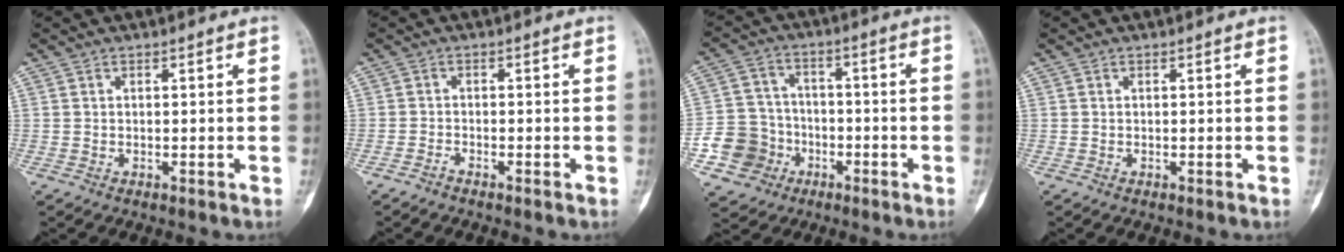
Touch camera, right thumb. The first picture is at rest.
{"total": 1.1, "force": [-1.1, 0.1, 0.2], "torque": [-0.007, 0.002, -0.025]}
{"total": 10.4, "force": [-4.3, 9.3, 1.9], "torque": [-0.011, 0.041, -0.072]}
{"total": 0.0}